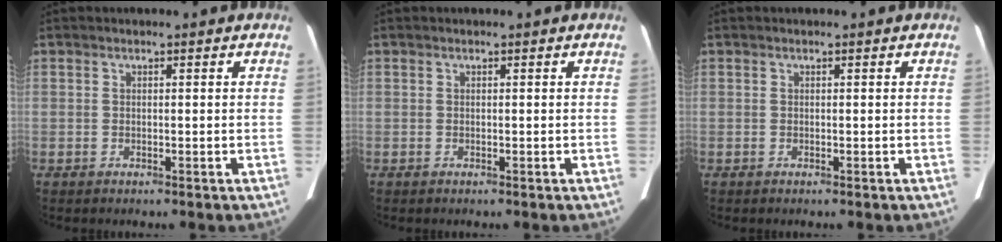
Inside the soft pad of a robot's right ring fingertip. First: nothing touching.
{"total": 0.0}
{"total": 0.0}